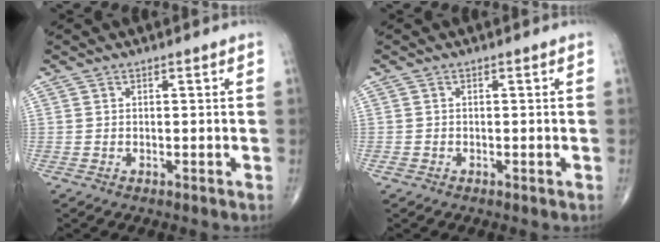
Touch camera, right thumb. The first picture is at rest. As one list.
[{"total": 0.7, "force": [-0.4, 0.4, 0.3], "torque": [-0.006, -0.002, -0.008]}]